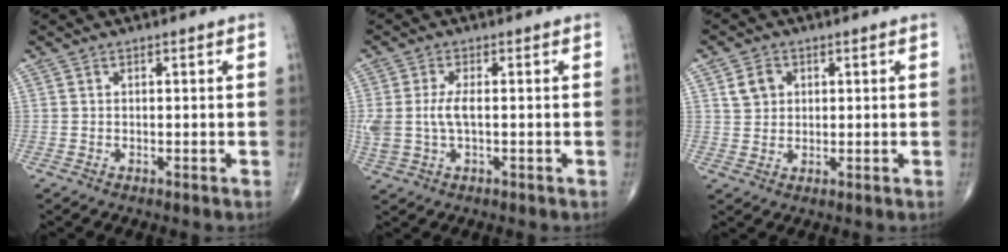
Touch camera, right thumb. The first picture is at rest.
{"total": 5.4, "force": [0.1, 2.4, 4.8], "torque": [-0.126, 0.005, 0.005]}
{"total": 4.1, "force": [1.5, 3.4, 1.9], "torque": [-0.017, -0.003, 0.028]}